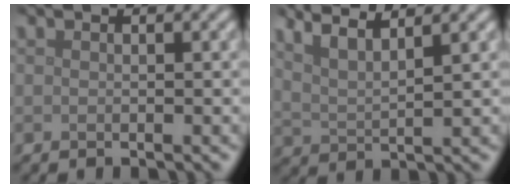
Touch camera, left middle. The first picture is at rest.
{"total": 4.7, "force": [3.5, 0.9, 2.9], "torque": [-0.055, 0.017, 0.052]}